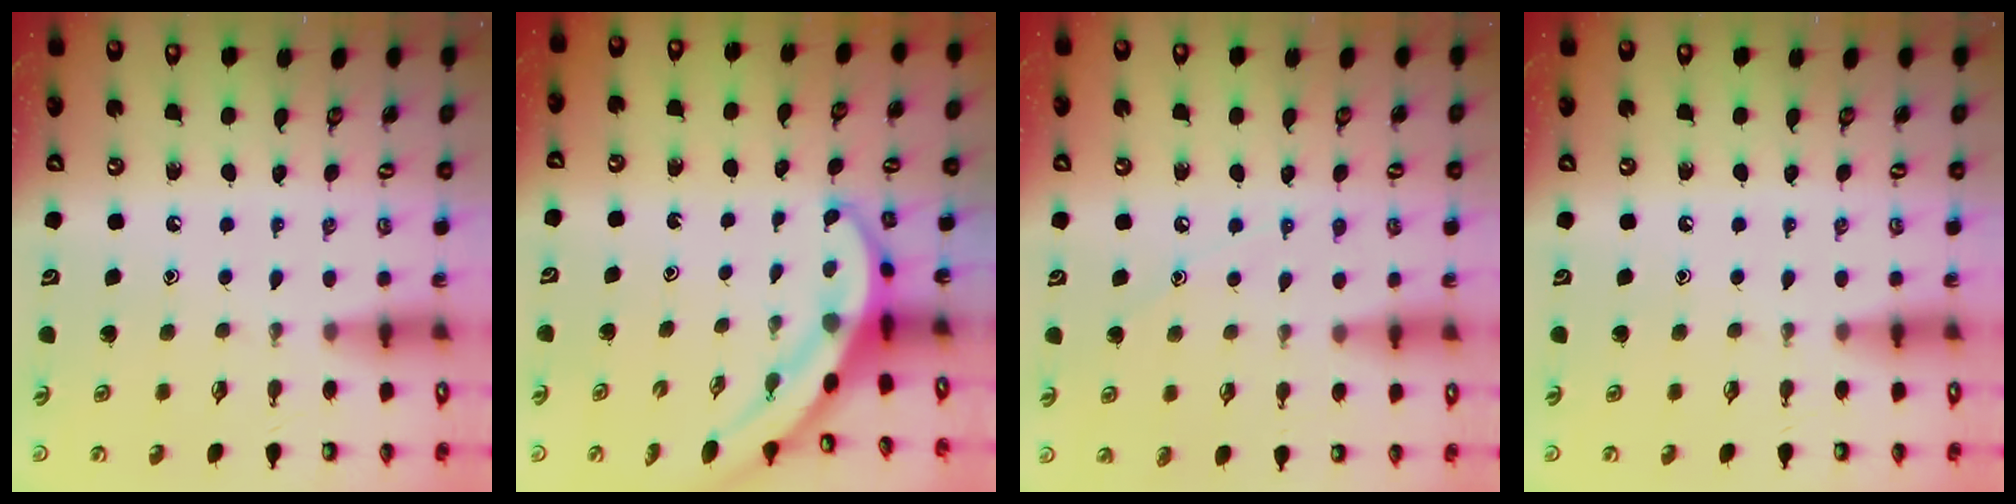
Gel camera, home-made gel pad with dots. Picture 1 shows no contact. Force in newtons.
{"total": 3.7, "press": 3.7, "slide": 0.3}
{"total": 5.6, "press": 5.6, "slide": 0.7}
{"total": 0.0}